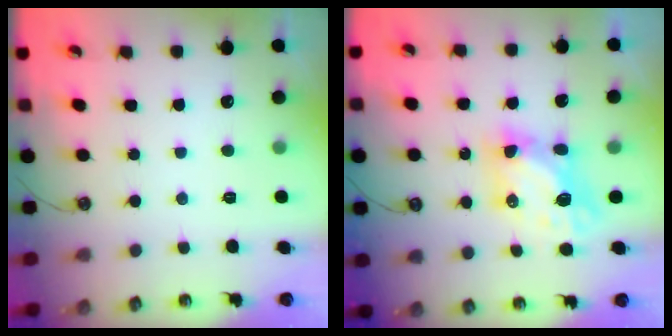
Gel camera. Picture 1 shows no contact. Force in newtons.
{"total": 7.5, "press": 7.5, "slide": 0.7}